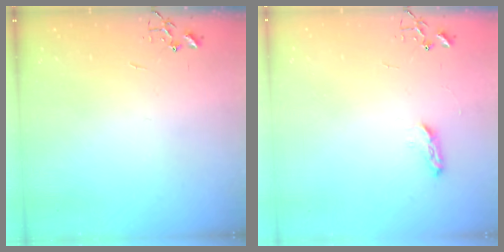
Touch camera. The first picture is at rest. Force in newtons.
{"total": 5.3, "press": 5.2, "slide": 0.6}